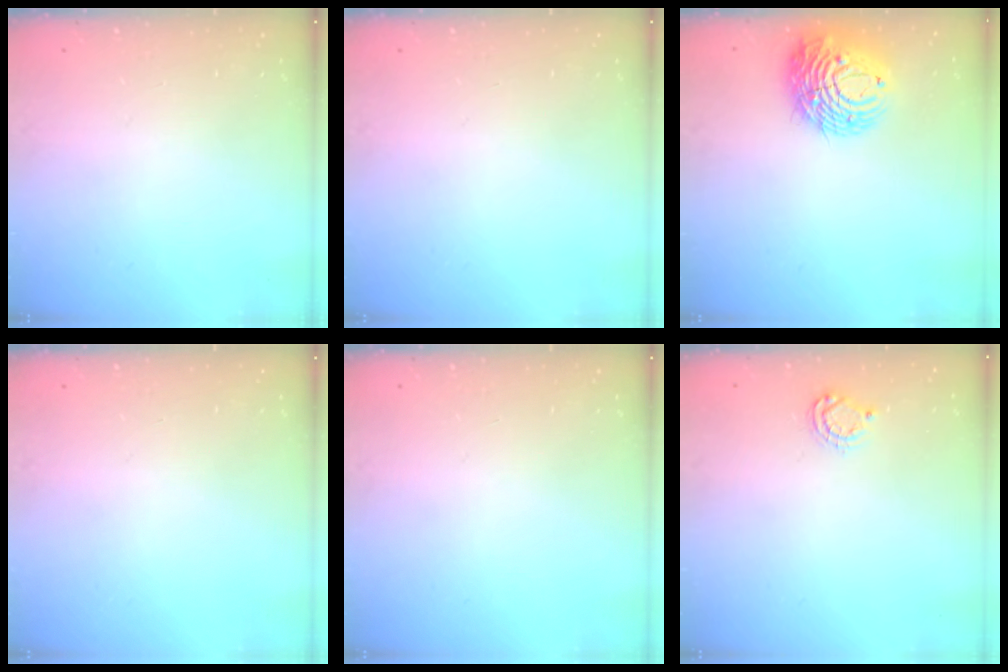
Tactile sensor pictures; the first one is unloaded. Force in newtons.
{"total": 0.0}
{"total": 13.2, "press": 13.1, "slide": 1.5}
{"total": 0.0}
{"total": 0.0}
{"total": 5.8, "press": 5.8, "slide": 0.7}